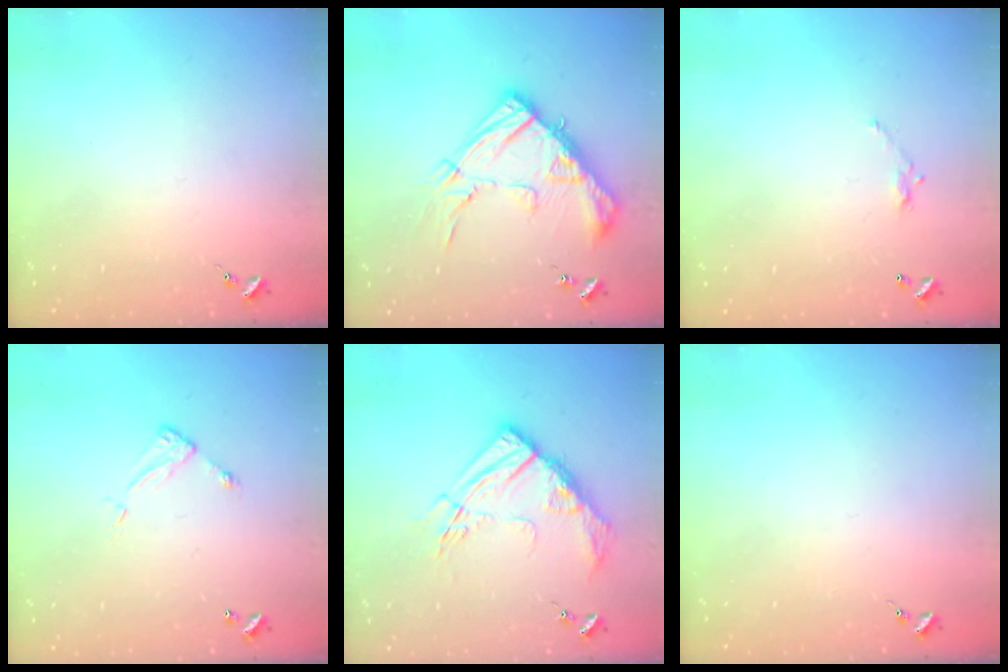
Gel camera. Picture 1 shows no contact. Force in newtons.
{"total": 19.5, "press": 19.4, "slide": 1.8}
{"total": 4.8, "press": 4.8, "slide": 0.3}
{"total": 4.9, "press": 4.8, "slide": 0.3}
{"total": 15.4, "press": 15.3, "slide": 1.6}
{"total": 0.0}